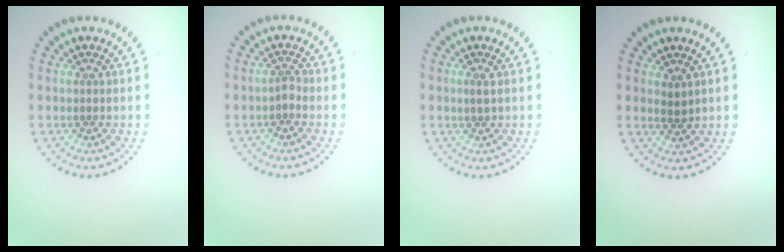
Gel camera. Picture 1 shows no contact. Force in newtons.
{"total": 1.0, "press": 0.7, "slide": 0.7}
{"total": 0.9, "press": 0.9, "slide": 0.3}
{"total": 1.1, "press": 0.8, "slide": 0.7}